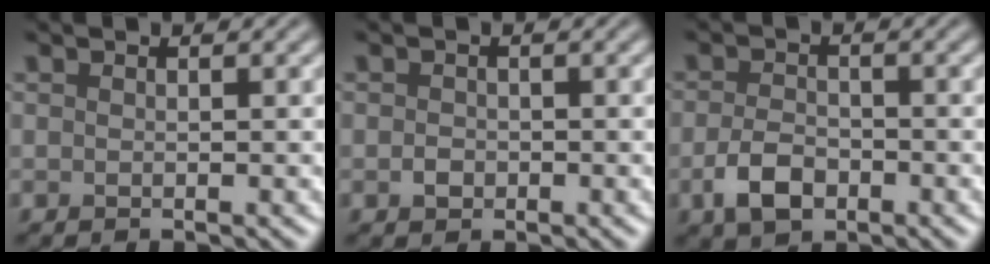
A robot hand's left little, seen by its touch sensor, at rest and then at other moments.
{"total": 1.2, "force": [-0.4, 1.0, 0.5], "torque": [-0.007, -0.002, -0.013]}
{"total": 3.5, "force": [-1.7, 2.1, 2.2], "torque": [-0.046, -0.002, -0.037]}